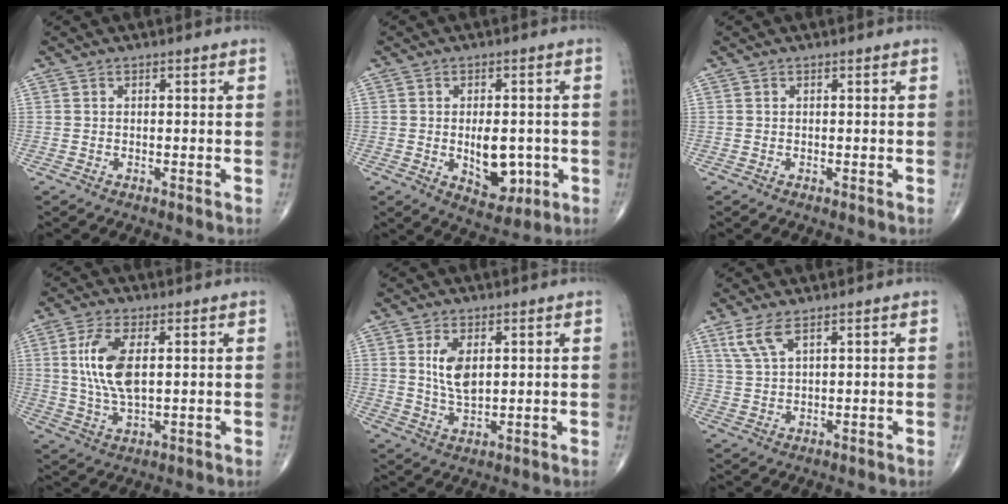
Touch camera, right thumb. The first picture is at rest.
{"total": 8.6, "force": [-1.4, 5.1, 6.9], "torque": [-0.074, -0.003, -0.006]}
{"total": 0.0}
{"total": 10.1, "force": [2.0, 4.4, 8.9], "torque": [-0.186, -0.008, 0.040]}
{"total": 6.5, "force": [1.7, 3.4, 5.3], "torque": [-0.092, -0.012, 0.038]}
{"total": 4.8, "force": [2.9, 1.5, 3.5], "torque": [-0.084, -0.005, 0.070]}